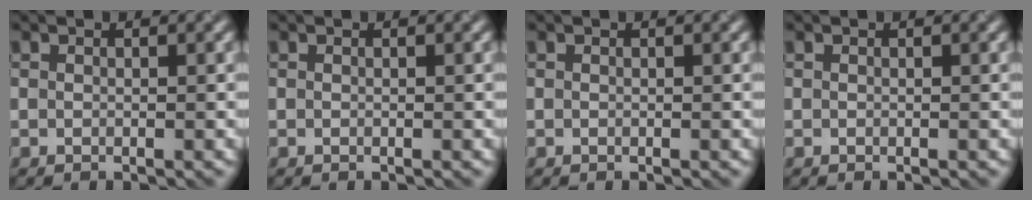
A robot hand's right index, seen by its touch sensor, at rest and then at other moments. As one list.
[{"total": 0.0}, {"total": 0.0}, {"total": 0.0}]